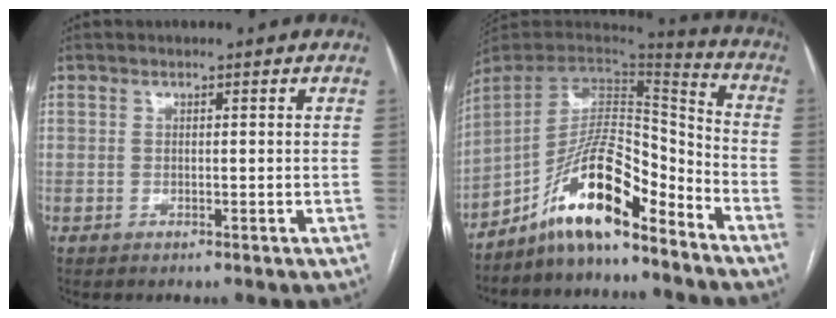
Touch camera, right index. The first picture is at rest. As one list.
[{"total": 13.8, "force": [-10.0, 3.0, 9.0], "torque": [-0.153, 0.025, -0.178]}]